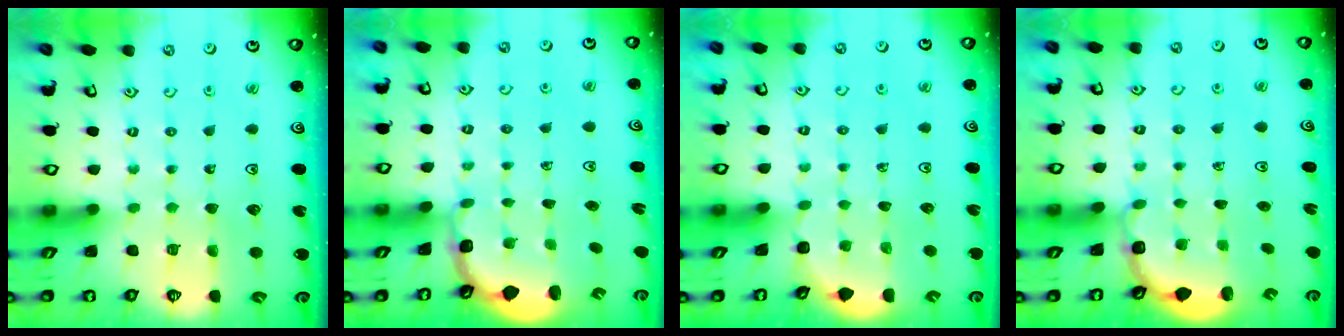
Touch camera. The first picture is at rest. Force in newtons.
{"total": 2.5, "press": 2.2, "slide": 1.2}
{"total": 1.8, "press": 1.7, "slide": 0.0}
{"total": 2.7, "press": 2.3, "slide": 1.5}